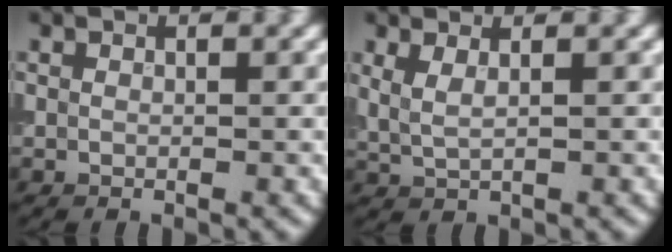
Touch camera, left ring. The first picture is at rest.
{"total": 1.9, "force": [1.0, 0.7, 1.5], "torque": [-0.029, -0.006, 0.022]}